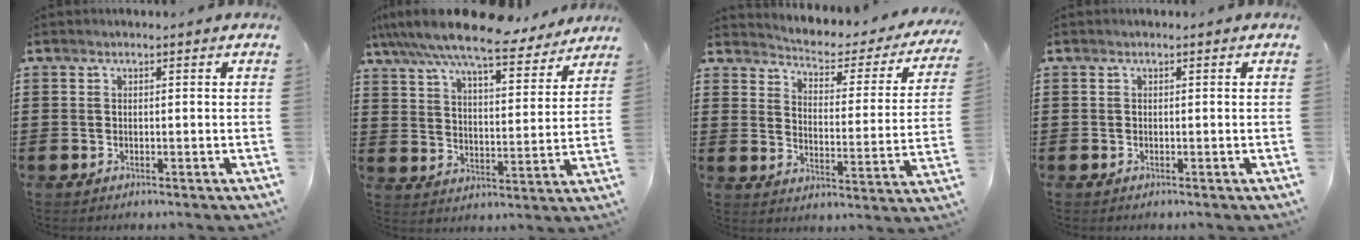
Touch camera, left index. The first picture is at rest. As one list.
[{"total": 9.9, "force": [8.7, 0.9, 4.6], "torque": [-0.122, -0.043, 0.150]}, {"total": 2.6, "force": [2.4, 0.7, 0.8], "torque": [-0.034, -0.027, 0.030]}, {"total": 0.0}]